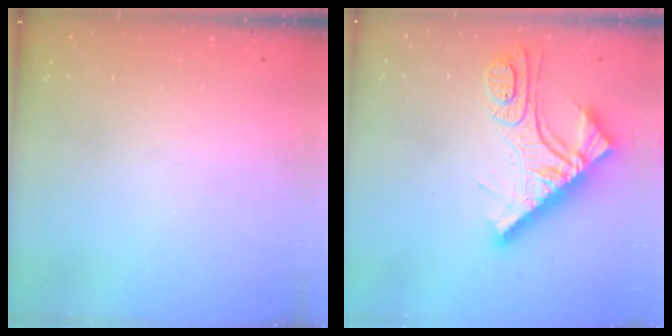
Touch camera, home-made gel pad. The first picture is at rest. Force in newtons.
{"total": 14.4, "press": 14.3, "slide": 1.5}